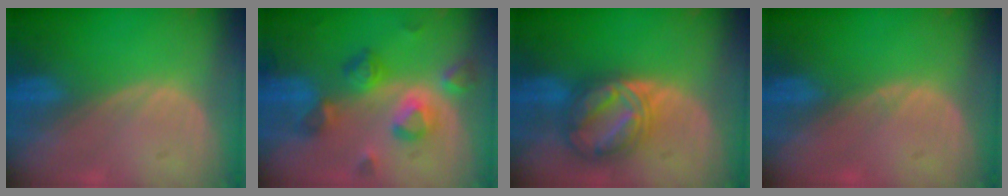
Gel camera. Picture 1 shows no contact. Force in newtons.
{"total": 7.9, "press": 7.6, "slide": 2.0}
{"total": 8.0, "press": 8.0, "slide": 0.6}
{"total": 0.5, "press": 0.4, "slide": 0.4}